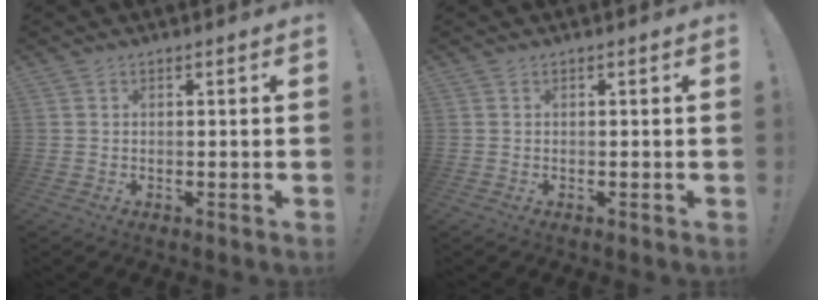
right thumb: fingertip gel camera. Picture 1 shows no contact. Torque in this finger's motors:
{"motor_torque": [-0.04, 0.05, -0.12, 0.09, 0.01]}